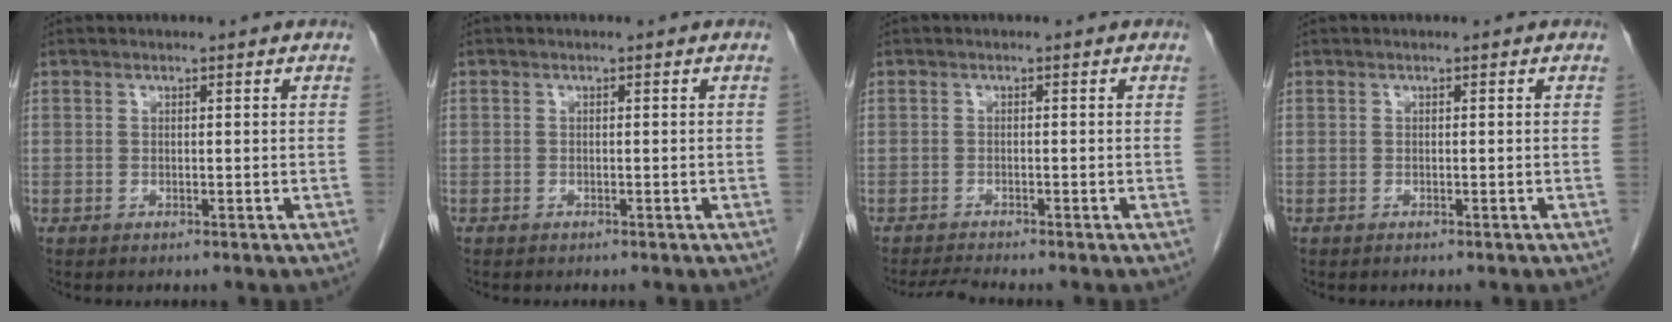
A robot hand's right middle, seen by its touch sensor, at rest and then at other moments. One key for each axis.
{"total": 0.0}
{"total": 2.4, "fx": -2.2, "fy": -0.7, "fz": 0.4, "tx": -0.014, "ty": -0.014, "tz": -0.042}
{"total": 0.0}